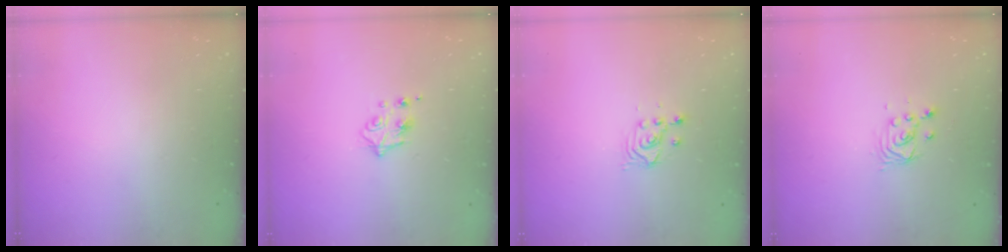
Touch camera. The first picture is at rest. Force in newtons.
{"total": 4.5, "press": 4.4, "slide": 0.9}
{"total": 2.5, "press": 2.5, "slide": 0.2}
{"total": 2.9, "press": 2.9, "slide": 0.1}